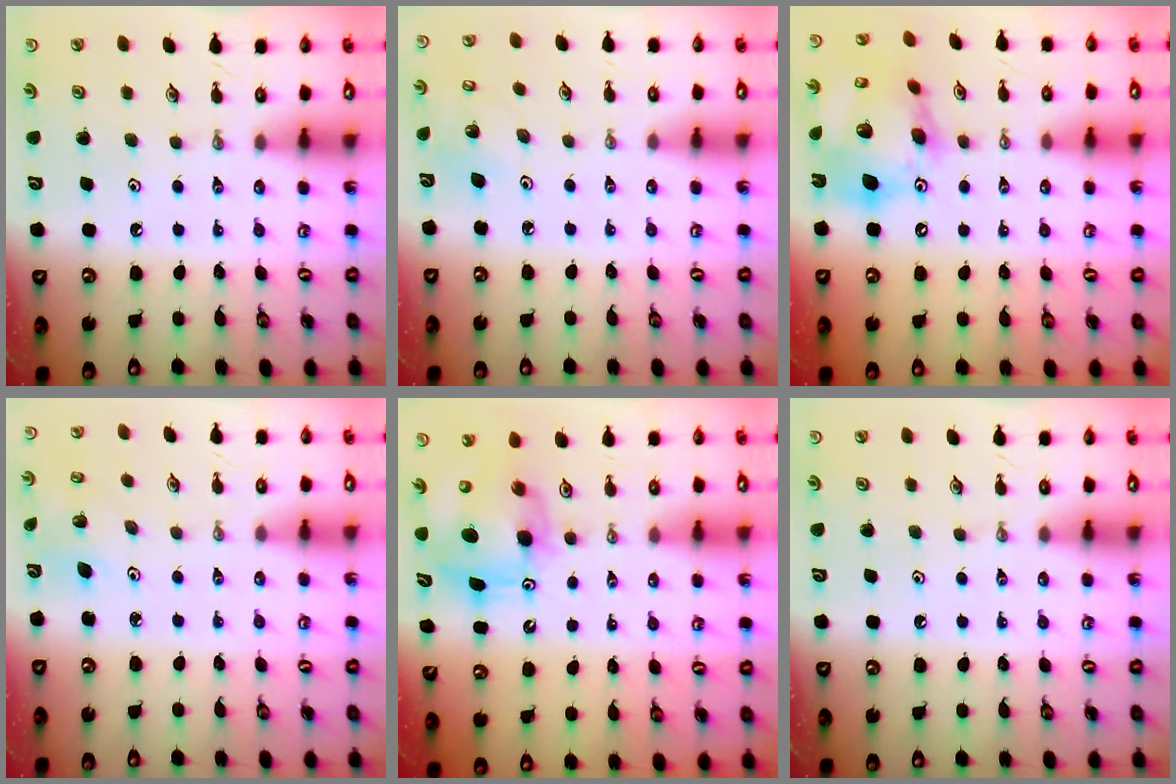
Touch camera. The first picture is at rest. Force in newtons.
{"total": 3.8, "press": 3.6, "slide": 1.3}
{"total": 19.7, "press": 19.6, "slide": 2.3}
{"total": 2.7, "press": 2.7, "slide": 0.1}
{"total": 8.0, "press": 7.9, "slide": 1.4}
{"total": 0.0}